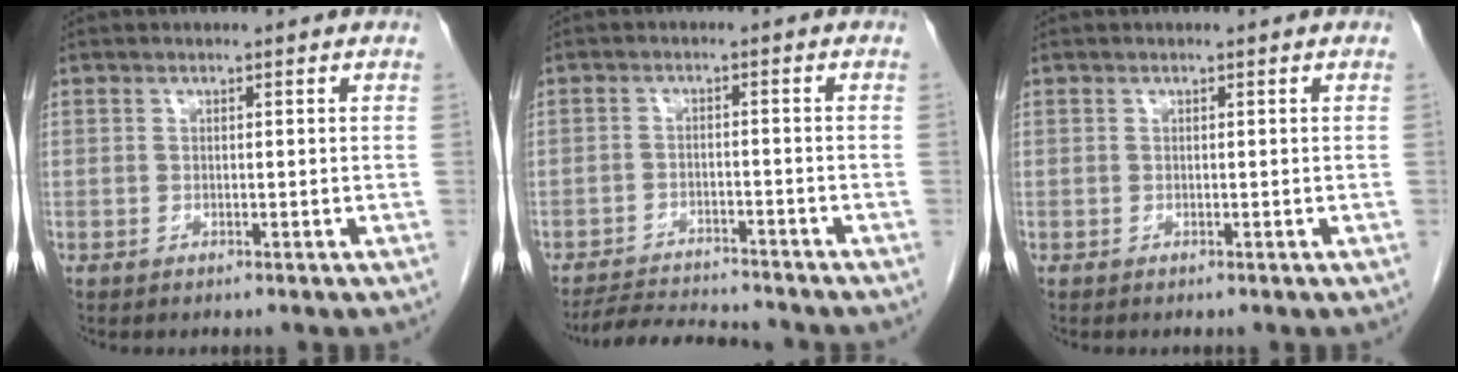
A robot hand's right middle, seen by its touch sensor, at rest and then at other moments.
{"total": 7.1, "force": [-7.0, 0.1, 1.3], "torque": [-0.020, -0.010, -0.119]}
{"total": 0.0}